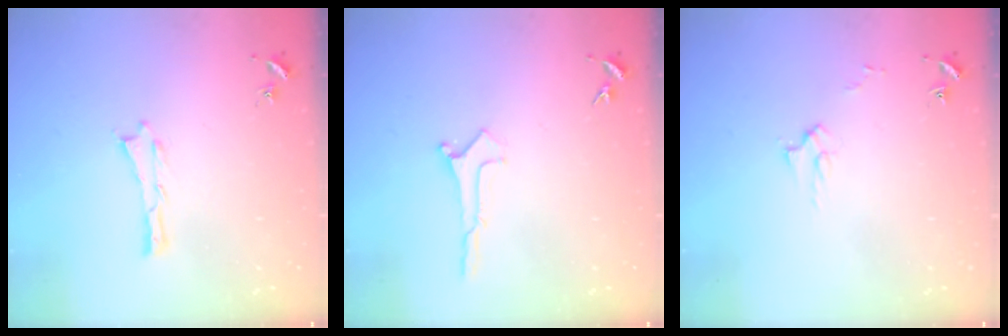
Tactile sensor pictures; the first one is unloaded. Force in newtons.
{"total": 0.0}
{"total": 2.6, "press": 2.6, "slide": 0.3}